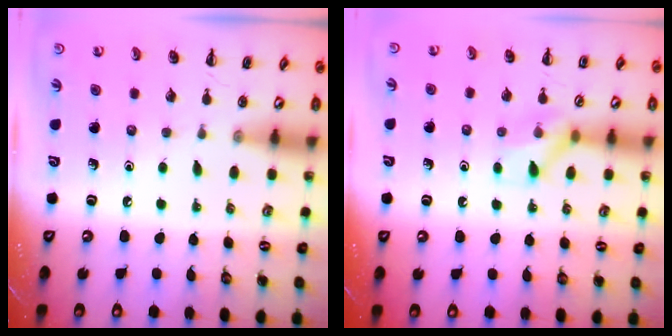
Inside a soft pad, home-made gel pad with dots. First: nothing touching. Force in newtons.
{"total": 7.7, "press": 7.7, "slide": 0.2}